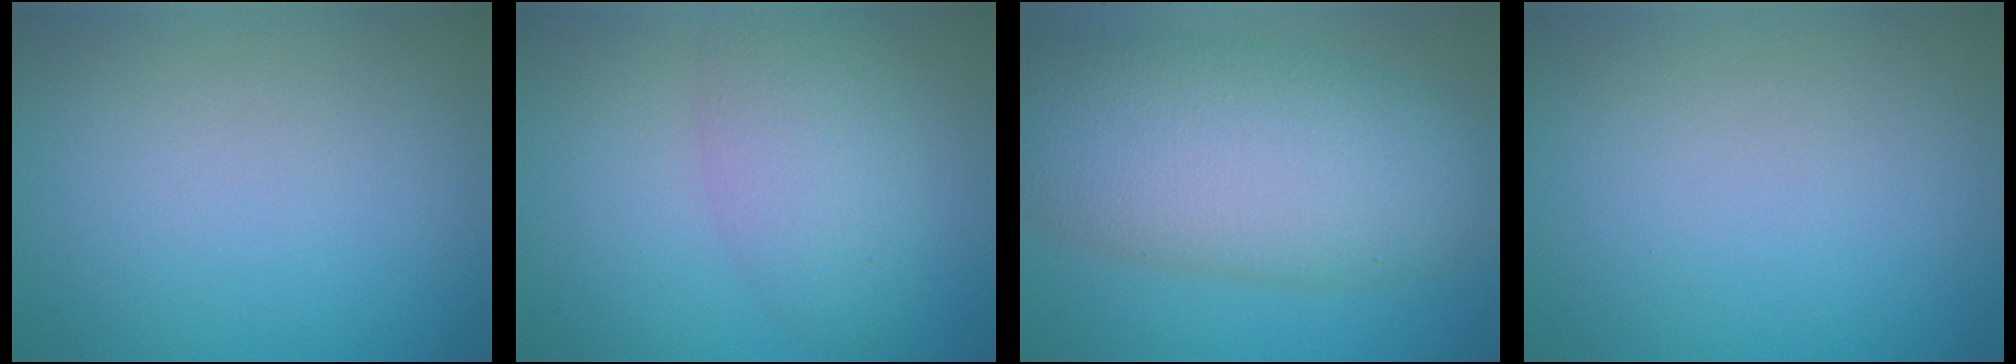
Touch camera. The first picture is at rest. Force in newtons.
{"total": 4.3, "press": 4.3, "slide": 0.2}
{"total": 11.2, "press": 11.2, "slide": 0.3}
{"total": 0.0}